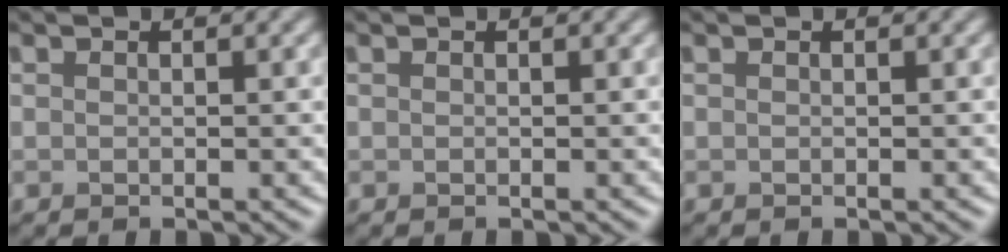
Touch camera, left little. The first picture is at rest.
{"total": 0.0}
{"total": 0.0}